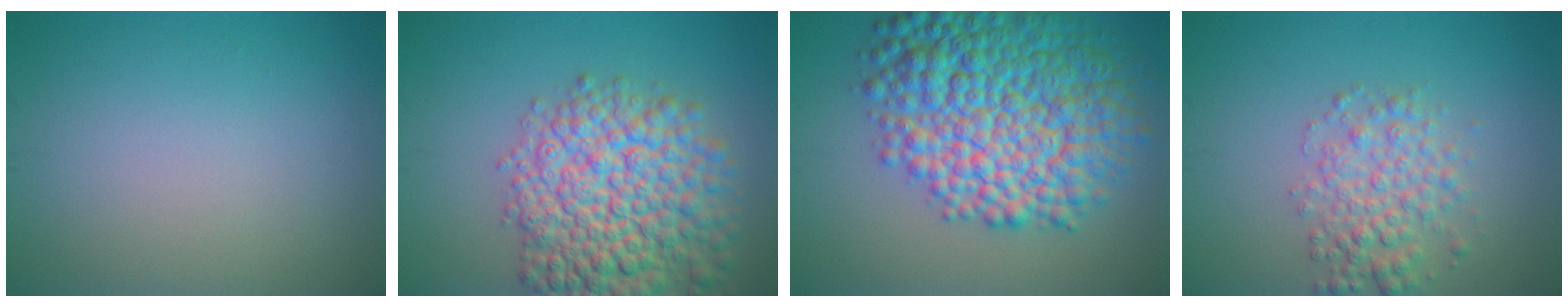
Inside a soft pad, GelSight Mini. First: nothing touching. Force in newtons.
{"total": 10.3, "press": 10.3, "slide": 0.4}
{"total": 12.1, "press": 12.1, "slide": 0.0}
{"total": 3.7, "press": 3.7, "slide": 0.1}